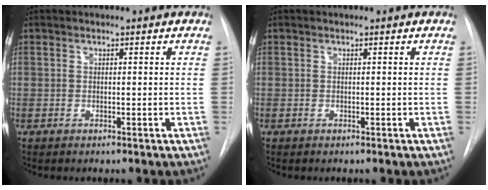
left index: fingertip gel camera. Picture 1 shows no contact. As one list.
[{"total": 0.0}]